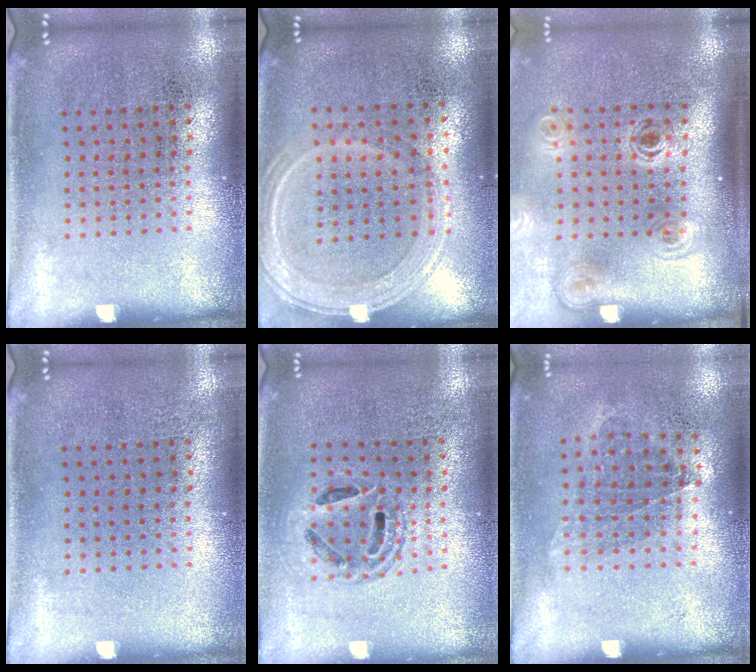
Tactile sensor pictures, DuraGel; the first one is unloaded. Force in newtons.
{"total": 1.2, "press": 1.2, "slide": 0.3}
{"total": 1.9, "press": 1.3, "slide": 1.4}
{"total": 0.0}
{"total": 1.4, "press": 1.2, "slide": 0.7}
{"total": 1.0, "press": 0.8, "slide": 0.6}